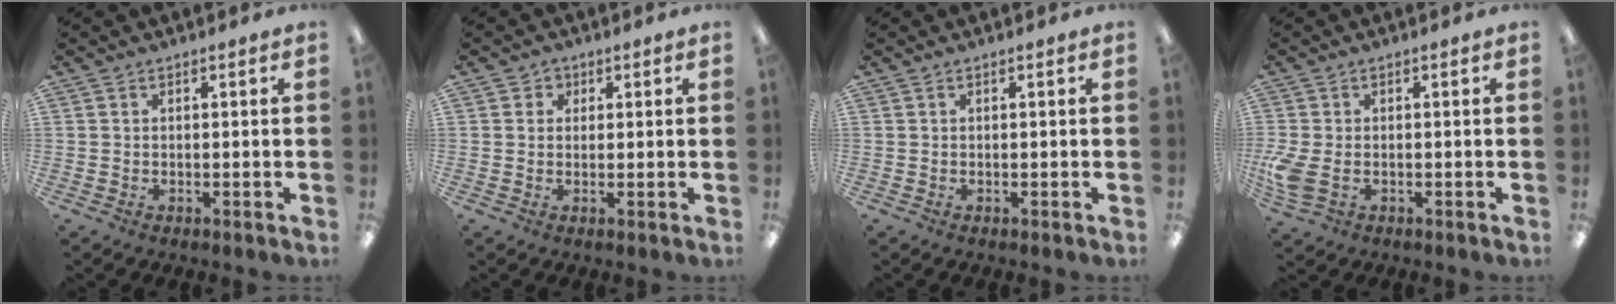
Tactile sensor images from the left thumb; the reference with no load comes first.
{"total": 2.0, "force": [0.6, 1.9, 0.3], "torque": [-0.001, 0.003, 0.006]}
{"total": 0.0}
{"total": 5.5, "force": [-1.0, 3.6, 4.0], "torque": [-0.092, -0.007, -0.023]}